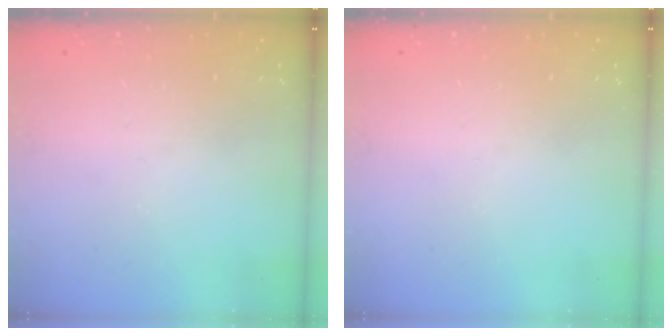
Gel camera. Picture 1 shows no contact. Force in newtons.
{"total": 0.0}